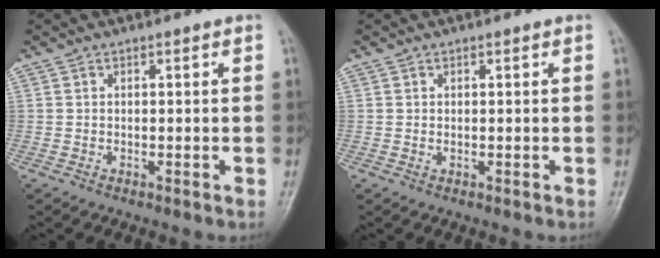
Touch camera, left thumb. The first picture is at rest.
{"total": 0.6, "force": [0.2, 0.3, 0.5], "torque": [-0.008, 0.001, 0.005]}